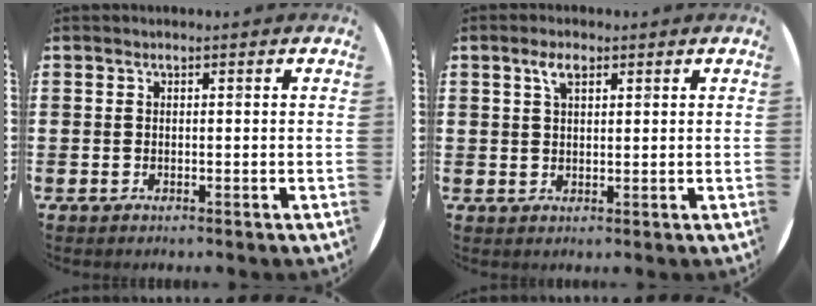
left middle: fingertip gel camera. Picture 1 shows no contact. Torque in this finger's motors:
{"motor_torque": [0.40, -0.05, 0.05, 0.01]}